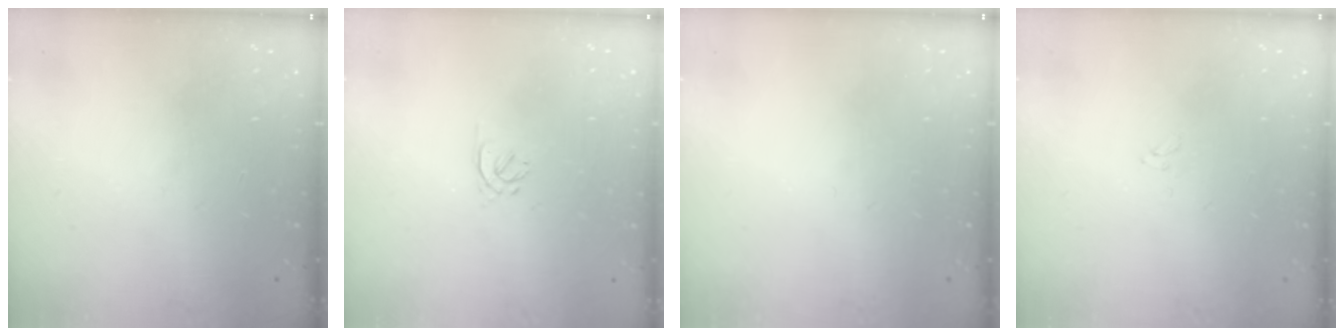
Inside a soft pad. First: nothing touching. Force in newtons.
{"total": 1.6, "press": 1.5, "slide": 0.6}
{"total": 0.0}
{"total": 4.6, "press": 4.6, "slide": 0.4}